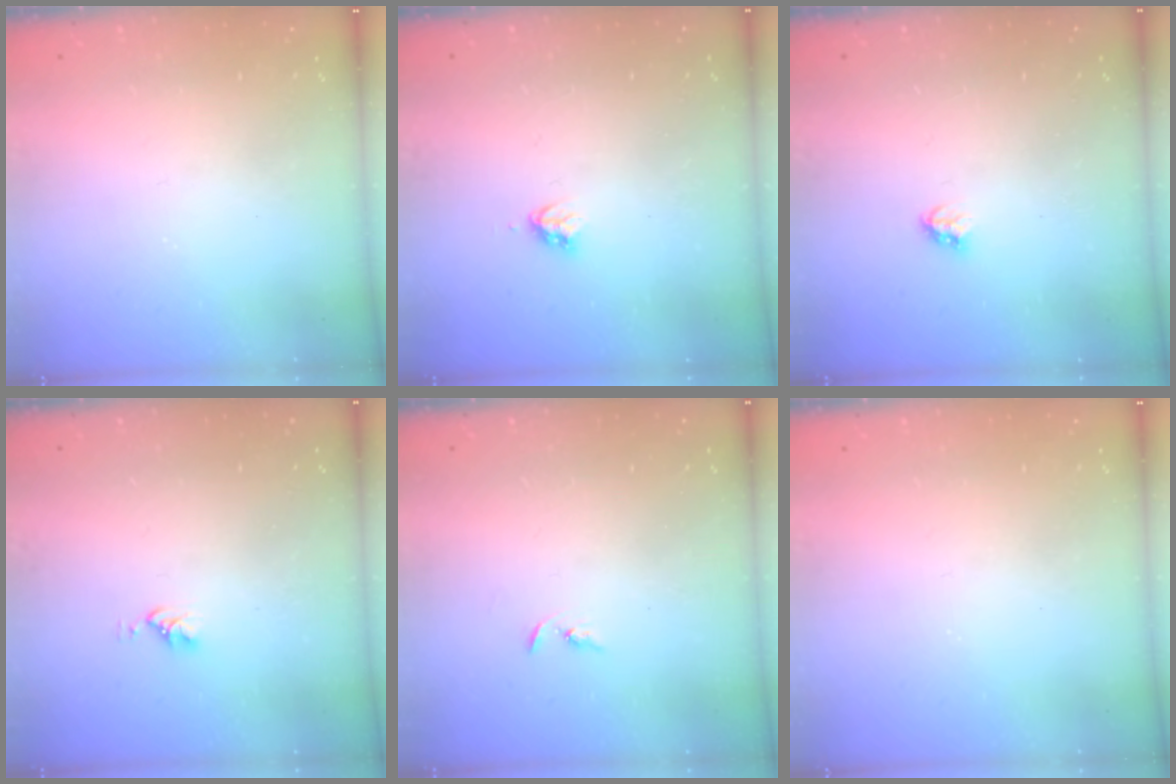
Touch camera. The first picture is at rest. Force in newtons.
{"total": 3.2, "press": 3.1, "slide": 0.5}
{"total": 2.8, "press": 2.8, "slide": 0.5}
{"total": 3.0, "press": 3.0, "slide": 0.4}
{"total": 2.2, "press": 2.2, "slide": 0.2}
{"total": 0.0}